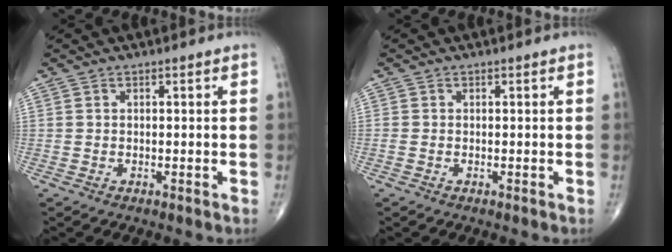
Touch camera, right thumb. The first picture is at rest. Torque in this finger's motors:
{"motor_torque": [0.04, -0.67, 0.10, 0.11, -0.02]}